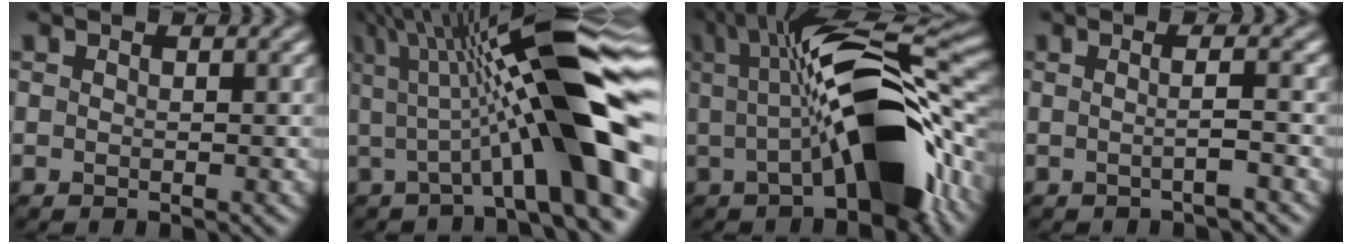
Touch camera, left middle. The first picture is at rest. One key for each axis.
{"total": 13.4, "fx": 0.8, "fy": 2.4, "fz": 13.1, "tx": -0.187, "ty": 0.020, "tz": 0.009}
{"total": 13.0, "fx": -0.1, "fy": 4.1, "fz": 12.3, "tx": -0.176, "ty": 0.018, "tz": -0.013}
{"total": 2.3, "fx": -0.2, "fy": 0.6, "fz": 2.2, "tx": -0.028, "ty": 0.000, "tz": -0.013}